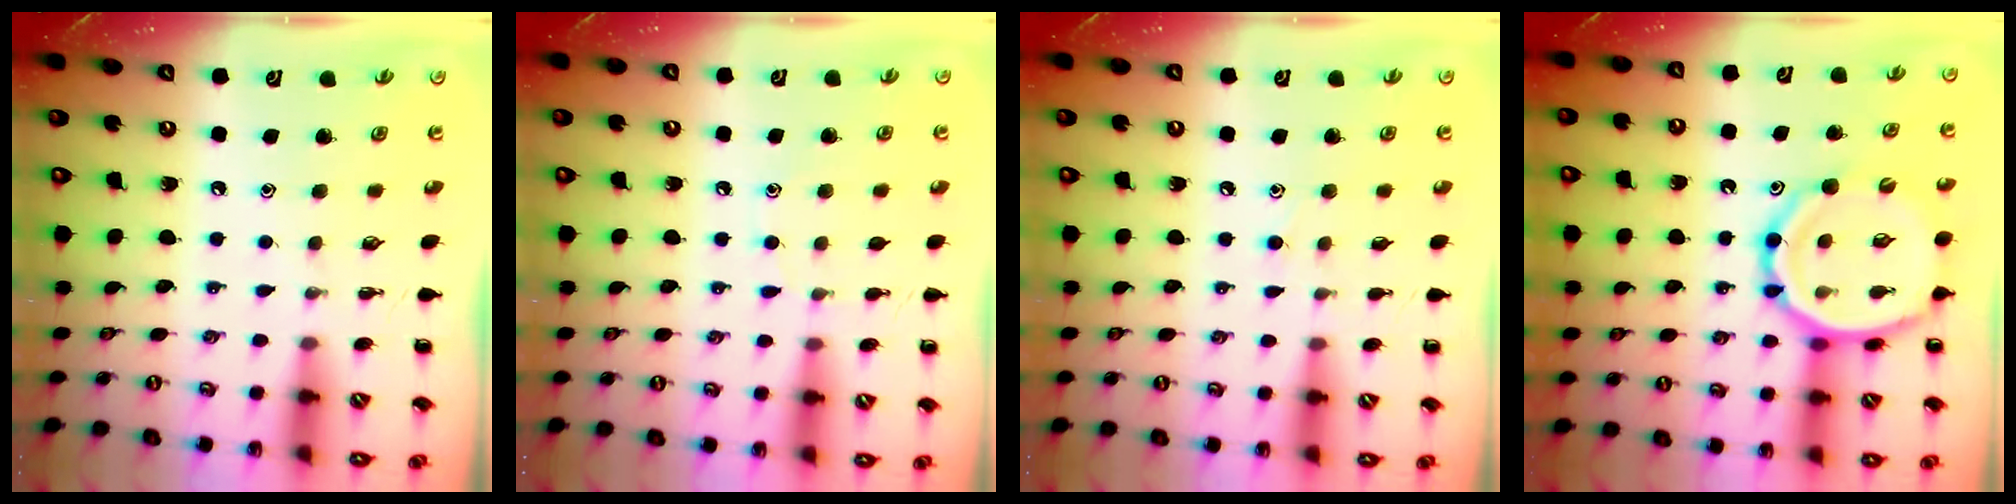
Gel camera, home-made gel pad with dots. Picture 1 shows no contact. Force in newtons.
{"total": 6.5, "press": 6.1, "slide": 2.3}
{"total": 6.3, "press": 5.9, "slide": 2.3}
{"total": 17.0, "press": 16.6, "slide": 3.6}